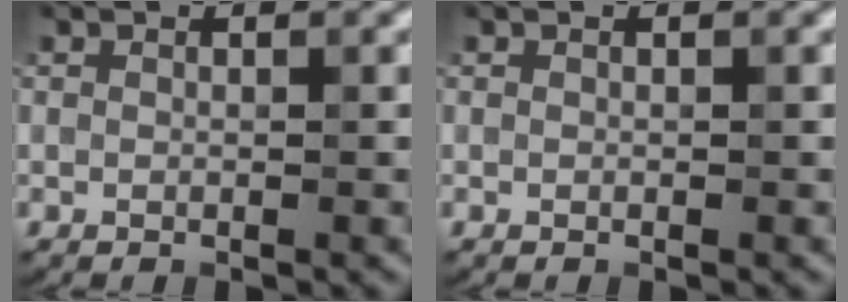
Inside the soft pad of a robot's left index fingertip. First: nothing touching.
{"total": 0.0}